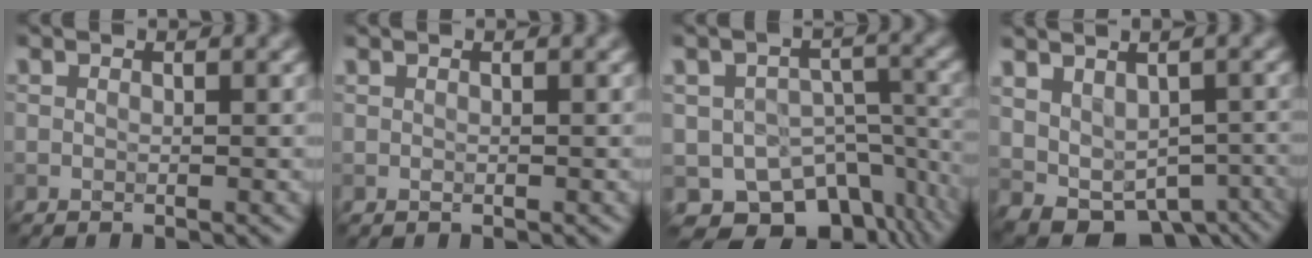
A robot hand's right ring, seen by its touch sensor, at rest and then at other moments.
{"total": 0.0}
{"total": 9.1, "force": [-6.2, 5.8, 3.4], "torque": [-0.038, -0.022, -0.070]}
{"total": 6.2, "force": [-1.8, 4.2, 4.2], "torque": [-0.059, -0.024, -0.001]}